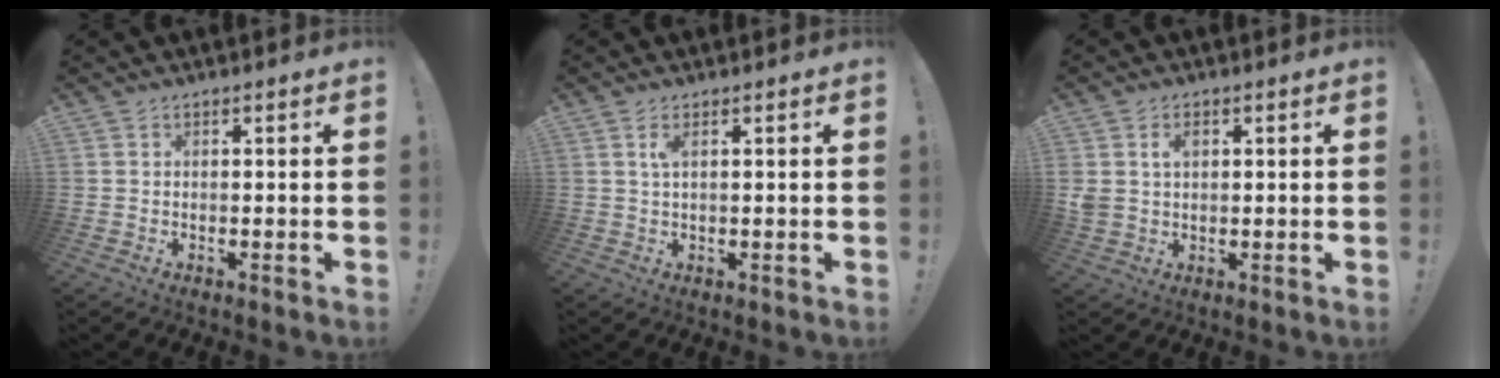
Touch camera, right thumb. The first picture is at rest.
{"total": 2.3, "force": [0.8, 0.3, 2.1], "torque": [-0.043, 0.001, 0.013]}
{"total": 3.9, "force": [1.3, 2.8, 2.4], "torque": [-0.042, 0.001, 0.023]}